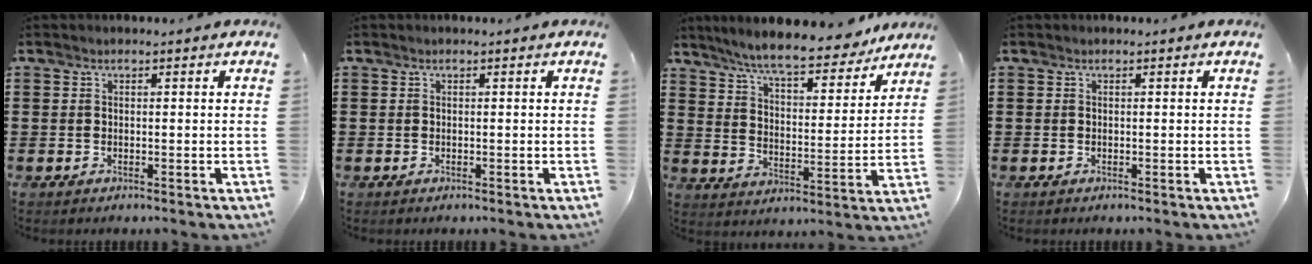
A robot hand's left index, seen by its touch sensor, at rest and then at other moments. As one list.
[{"total": 0.0}, {"total": 8.2, "force": [7.5, 0.6, 3.5], "torque": [-0.089, -0.038, 0.128]}, {"total": 0.0}]